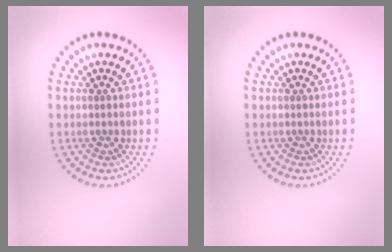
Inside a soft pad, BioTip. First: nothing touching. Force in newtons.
{"total": 0.0}